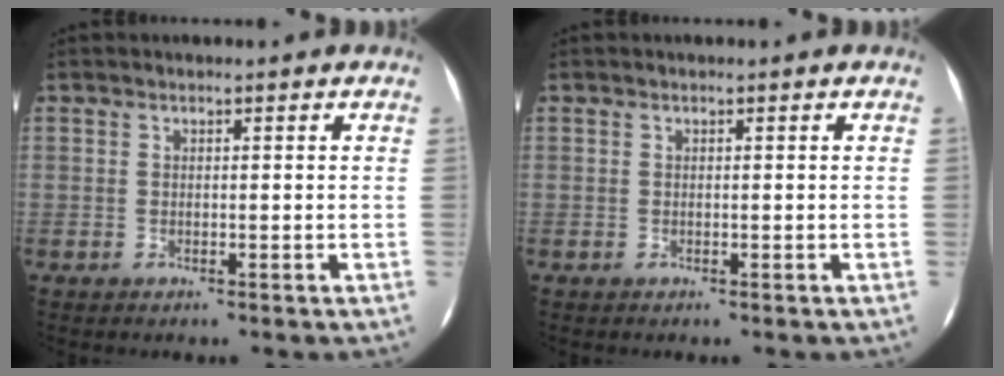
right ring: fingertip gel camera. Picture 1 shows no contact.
{"total": 0.0}